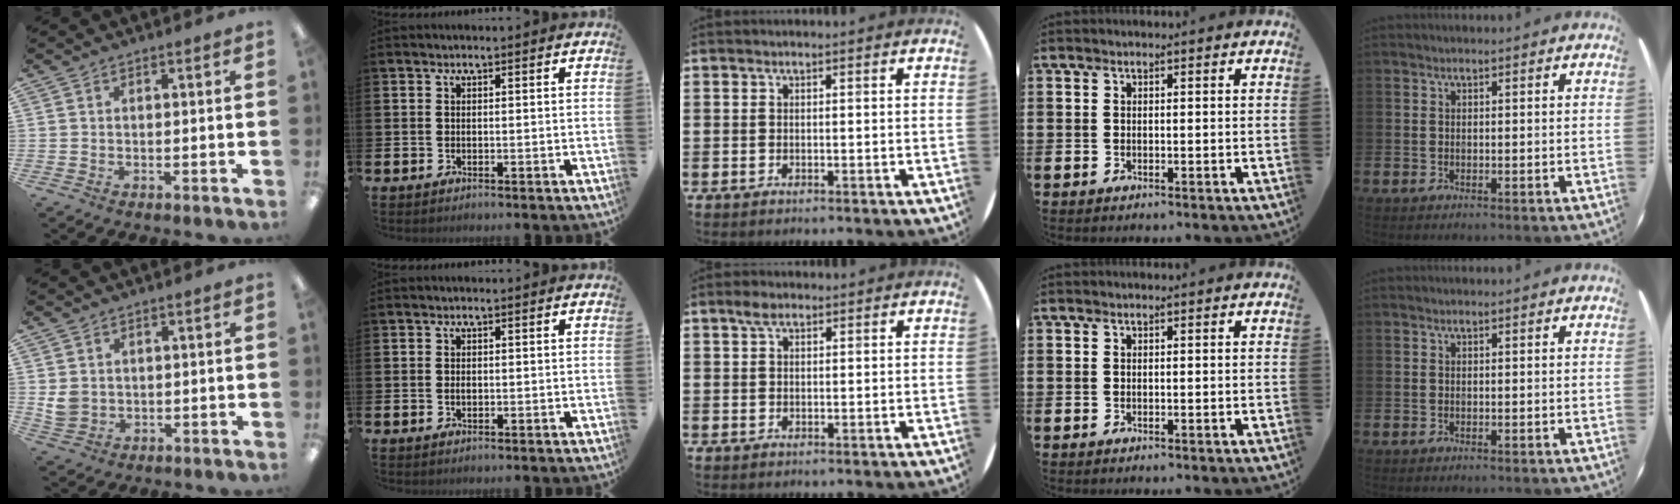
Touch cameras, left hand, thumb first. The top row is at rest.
{"thumb": {"total": 4.1, "force": [1.1, 3.6, 1.7], "torque": [-0.027, 0.003, 0.024]}, "index": {"total": 0.8, "force": [-0.1, 0.5, 0.6], "torque": [-0.008, 0.003, -0.004]}, "middle": {"total": 2.1, "force": [1.4, 1.2, 1.1], "torque": [-0.018, 0.002, 0.023]}}